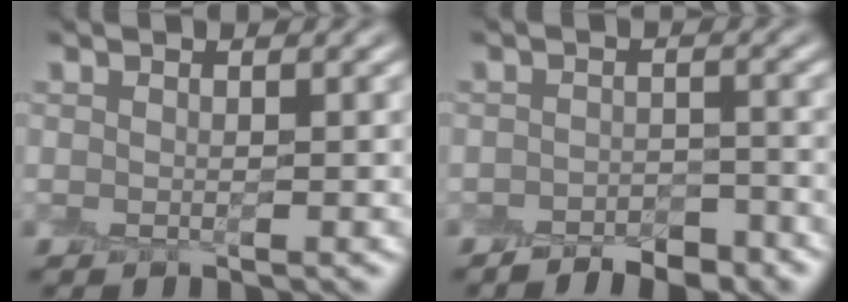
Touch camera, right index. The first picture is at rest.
{"total": 3.5, "force": [-3.0, 1.3, 1.3], "torque": [-0.010, 0.003, -0.046]}